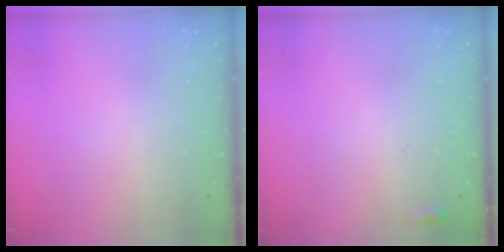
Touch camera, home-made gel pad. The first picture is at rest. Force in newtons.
{"total": 2.0, "press": 2.0, "slide": 0.5}